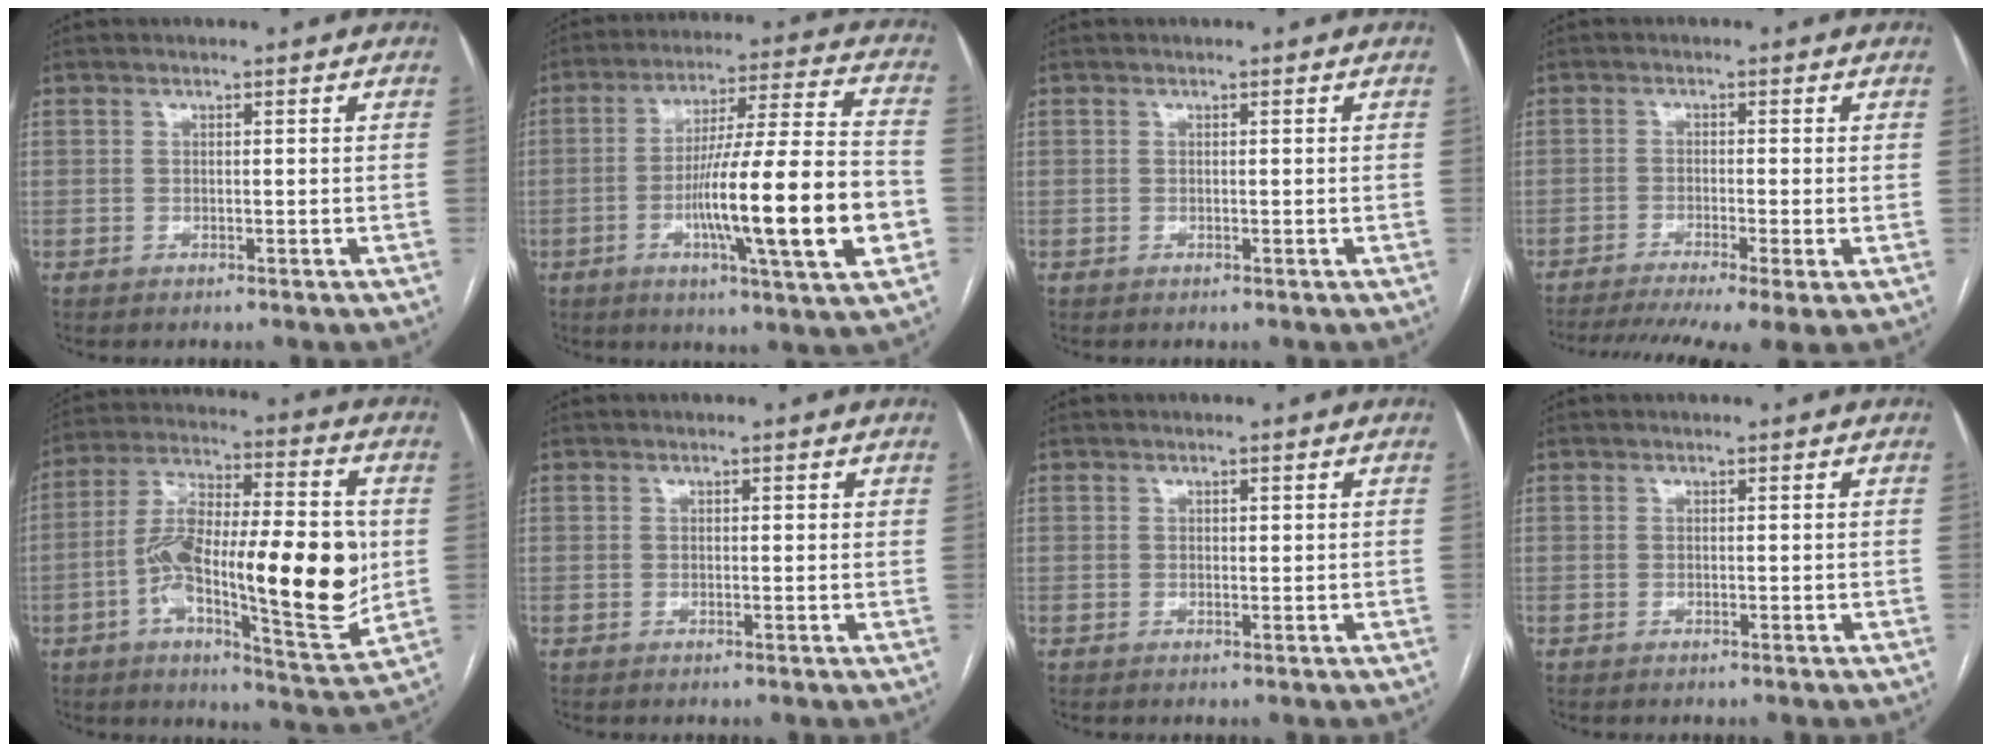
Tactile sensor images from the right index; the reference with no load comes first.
{"total": 20.6, "force": [-5.2, 0.6, 19.9], "torque": [-0.301, -0.005, -0.079]}
{"total": 0.0}
{"total": 11.7, "force": [-8.0, 1.2, 8.4], "torque": [-0.140, -0.013, -0.124]}
{"total": 22.9, "force": [-2.3, 5.2, 22.1], "torque": [-0.346, 0.010, -0.033]}
{"total": 0.8, "force": [0.4, 0.4, 0.6], "torque": [-0.012, 0.001, 0.004]}
{"total": 0.7, "force": [0.3, 0.3, 0.5], "torque": [-0.008, 0.000, 0.007]}
{"total": 0.0}